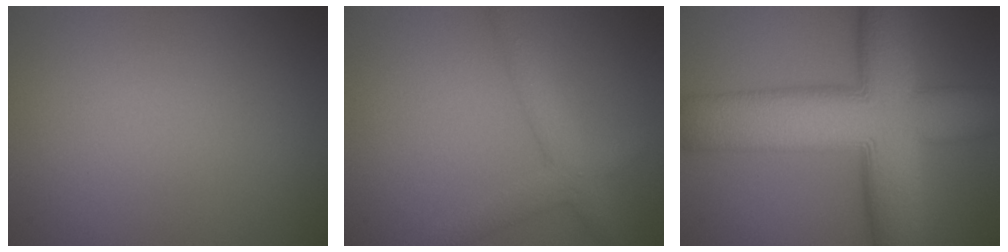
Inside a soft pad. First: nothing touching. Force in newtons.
{"total": 3.2, "press": 3.2, "slide": 0.1}
{"total": 14.3, "press": 14.3, "slide": 0.6}